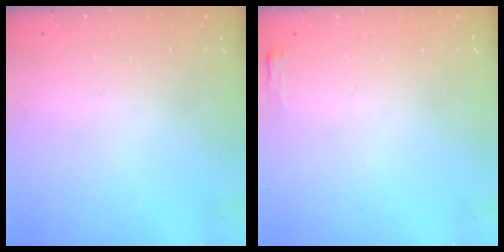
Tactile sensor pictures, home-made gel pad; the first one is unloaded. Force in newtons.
{"total": 2.7, "press": 2.6, "slide": 0.8}